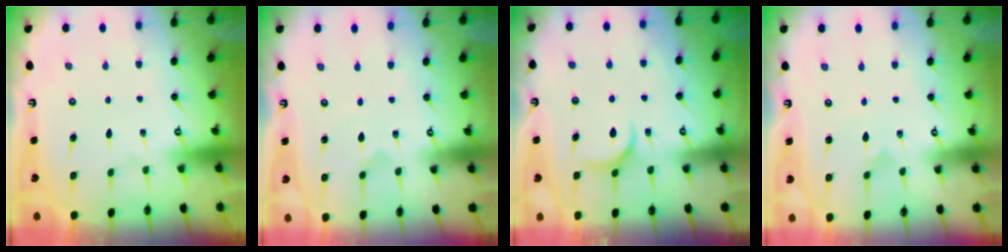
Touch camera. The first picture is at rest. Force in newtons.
{"total": 1.8, "press": 1.7, "slide": 0.1}
{"total": 6.9, "press": 6.9, "slide": 0.8}
{"total": 1.9, "press": 1.9, "slide": 0.1}